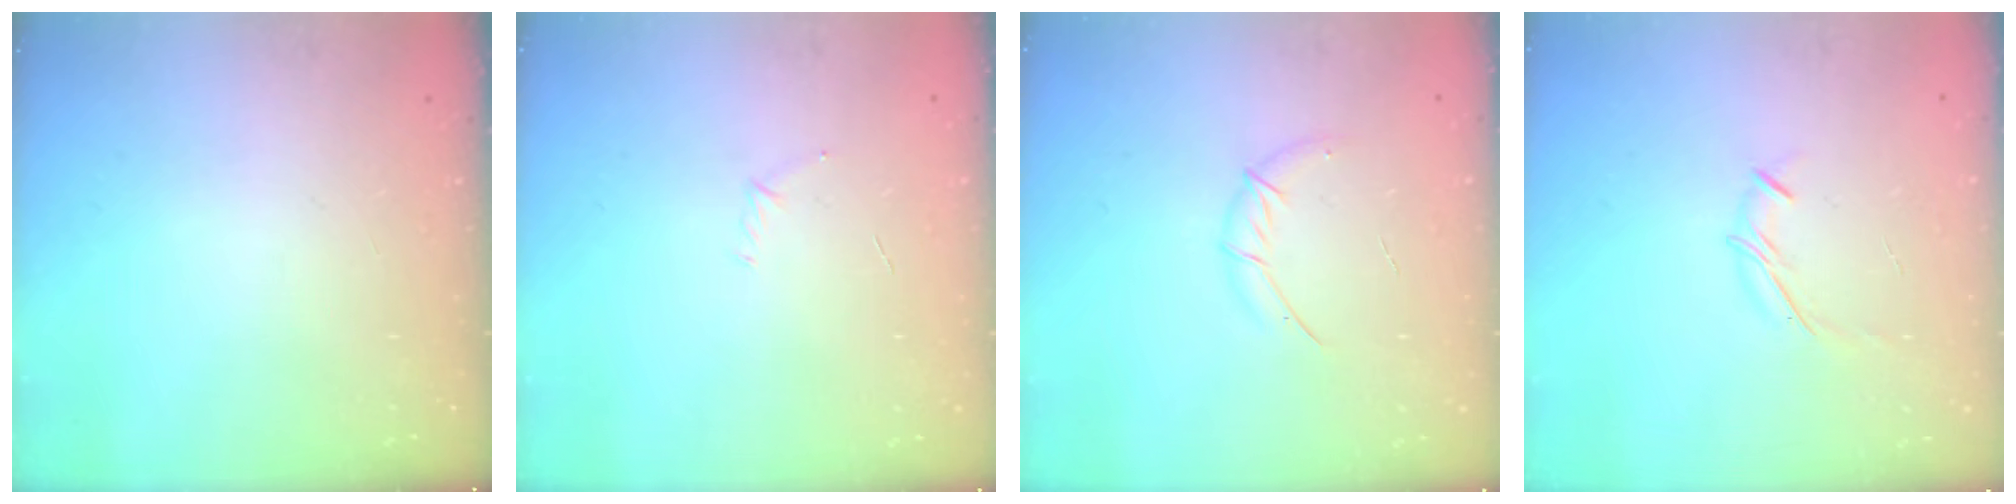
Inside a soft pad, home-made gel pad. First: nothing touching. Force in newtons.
{"total": 3.1, "press": 2.9, "slide": 0.9}
{"total": 5.7, "press": 5.6, "slide": 1.2}
{"total": 6.3, "press": 6.2, "slide": 1.5}